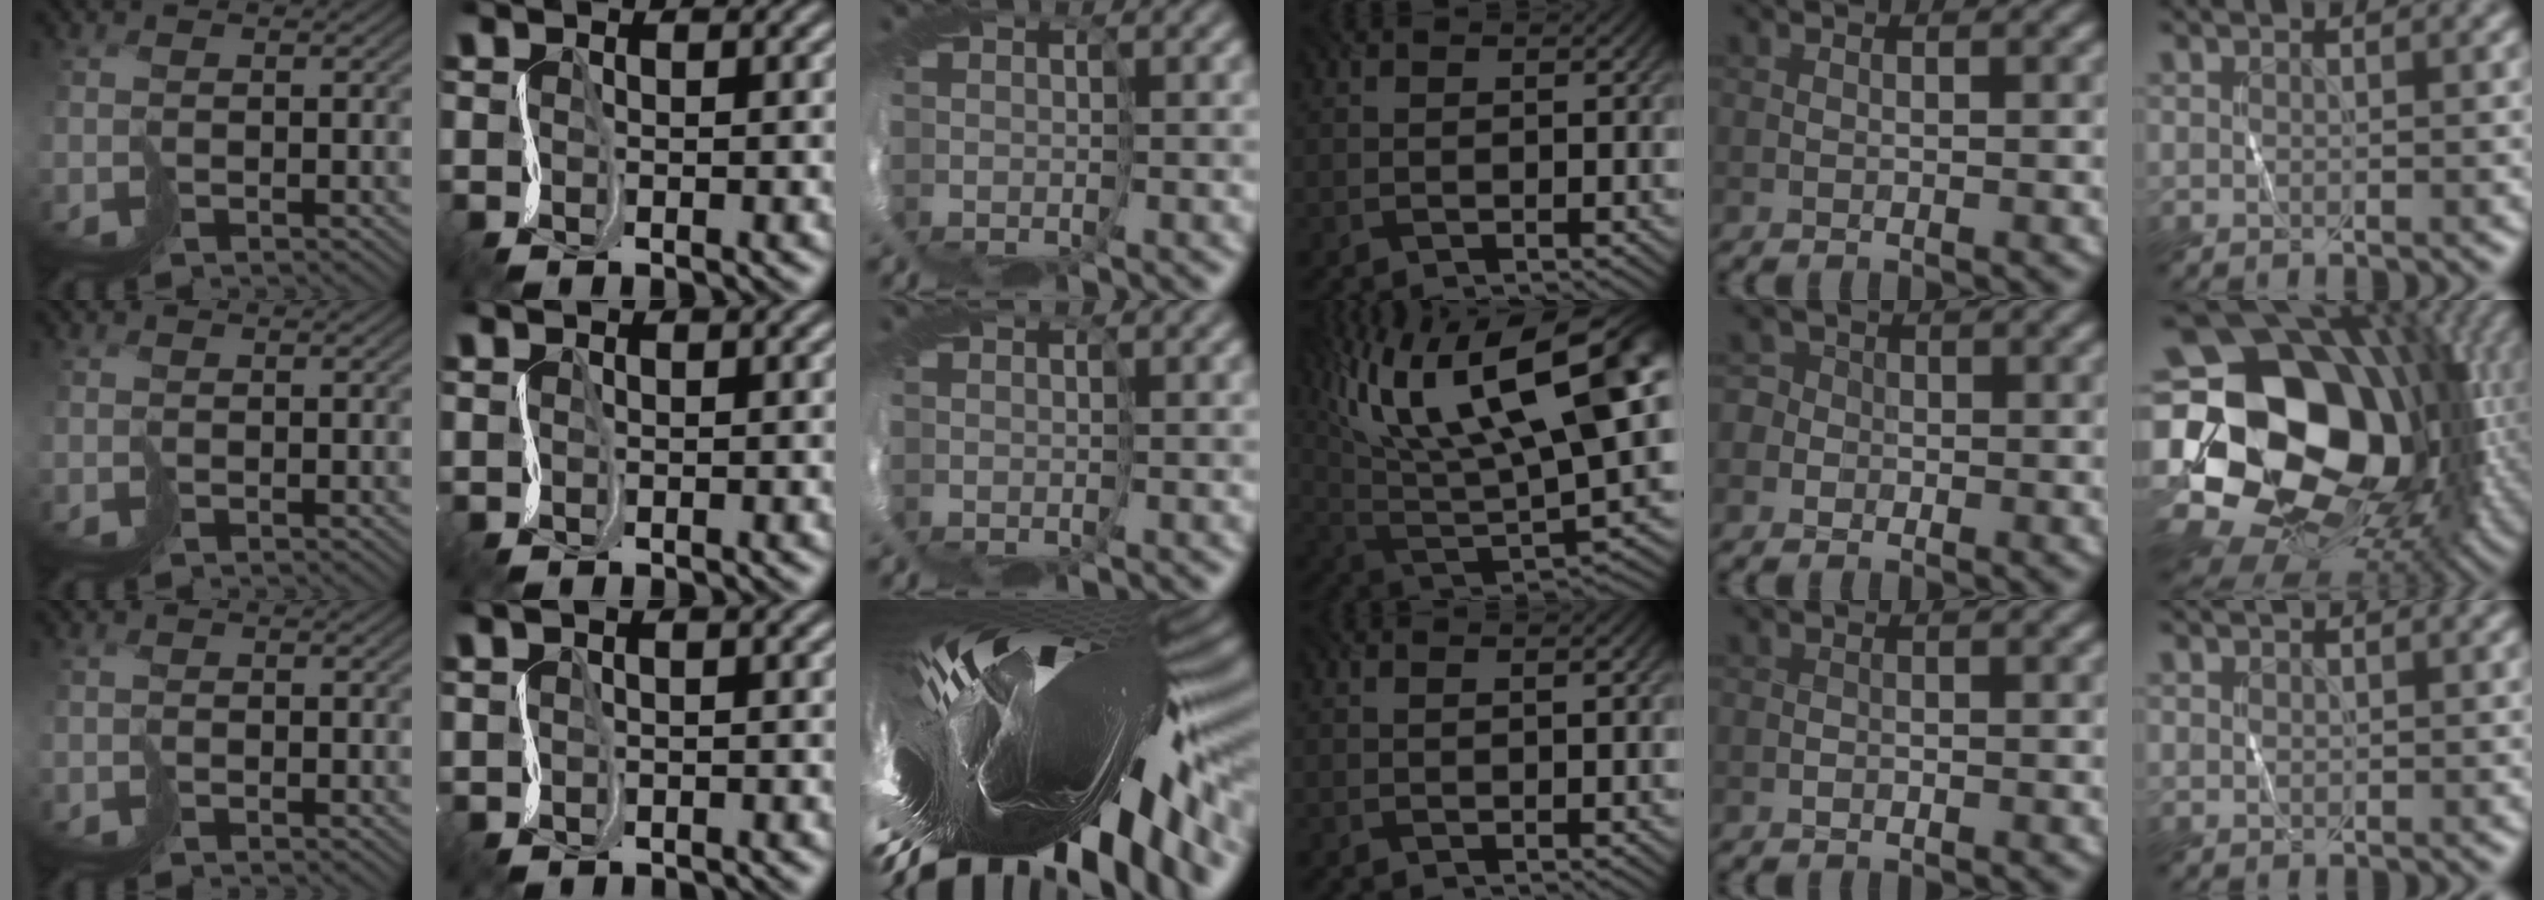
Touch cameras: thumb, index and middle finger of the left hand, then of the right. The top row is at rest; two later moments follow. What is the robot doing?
{"motion": "cut", "object": "tape"}